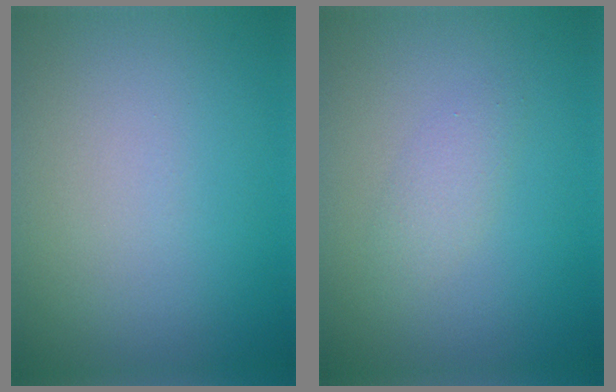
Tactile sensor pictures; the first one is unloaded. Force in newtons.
{"total": 1.5, "press": 1.5, "slide": 0.1}